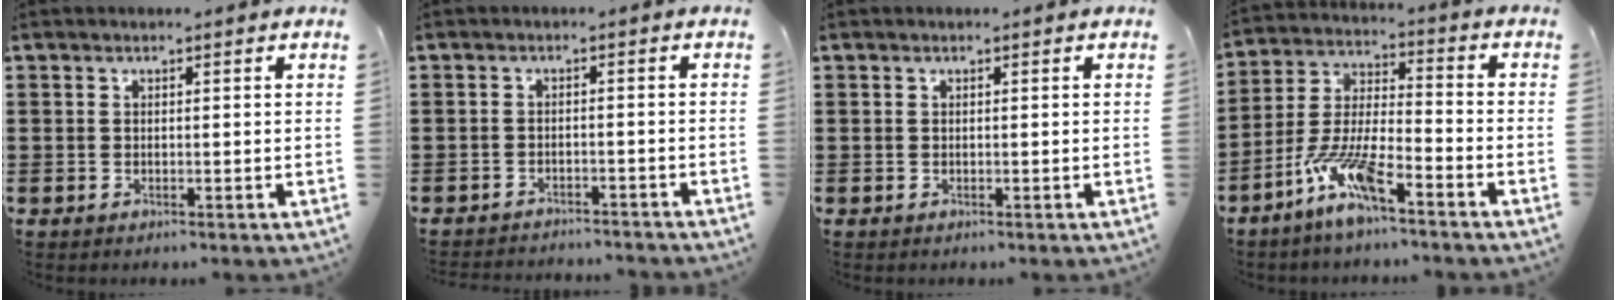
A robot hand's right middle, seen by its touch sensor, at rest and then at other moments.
{"total": 2.0, "force": [-2.0, 0.0, 0.0], "torque": [-0.006, 0.001, -0.043]}
{"total": 0.0}
{"total": 9.3, "force": [-6.4, 1.6, 6.5], "torque": [-0.150, -0.012, -0.125]}